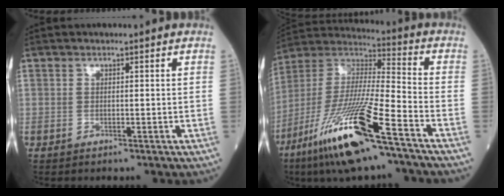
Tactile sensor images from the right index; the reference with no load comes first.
{"total": 20.4, "force": [-11.8, 1.6, 16.5], "torque": [-0.366, -0.050, -0.227]}